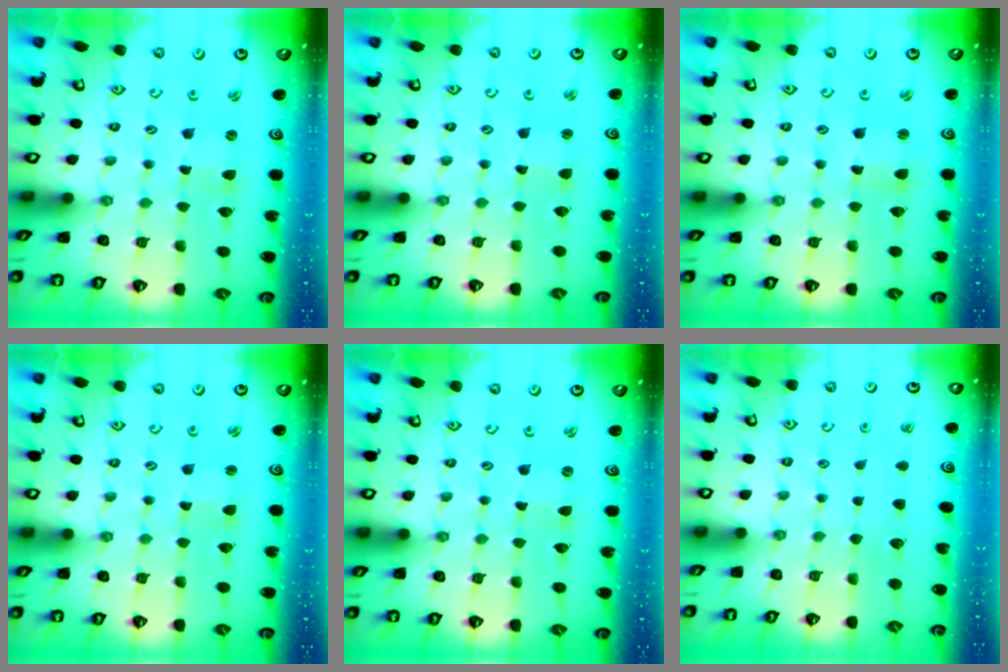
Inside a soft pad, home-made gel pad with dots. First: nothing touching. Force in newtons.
{"total": 1.7, "press": 1.7, "slide": 0.2}
{"total": 1.2, "press": 1.2, "slide": 0.3}
{"total": 1.2, "press": 1.2, "slide": 0.0}
{"total": 0.0}
{"total": 0.0}